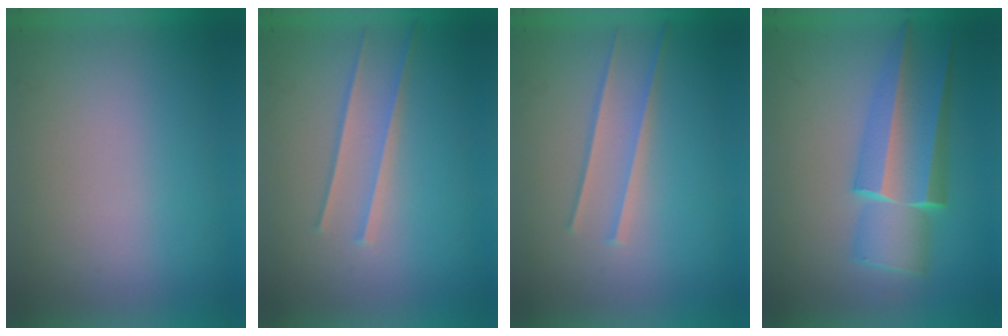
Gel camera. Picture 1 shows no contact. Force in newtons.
{"total": 1.5}
{"total": 1.5}
{"total": 4.9}